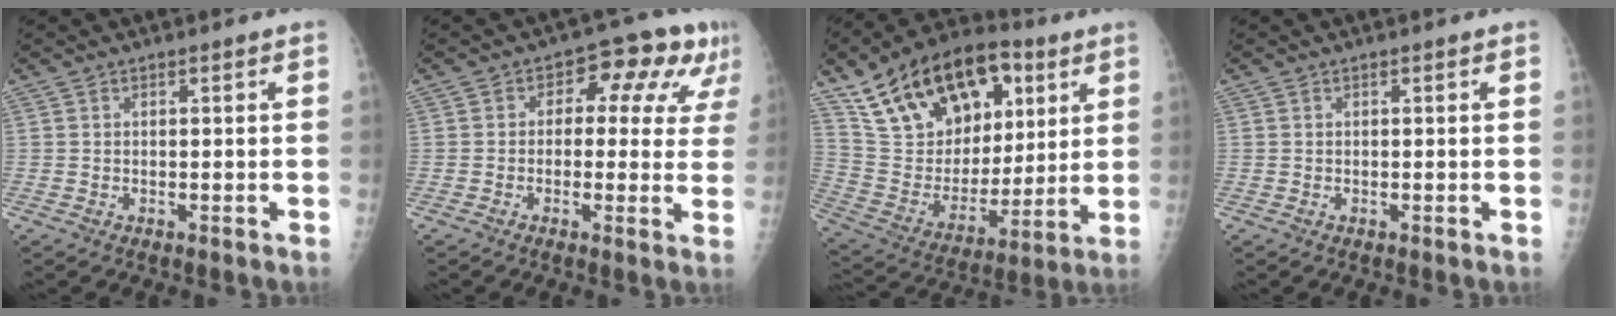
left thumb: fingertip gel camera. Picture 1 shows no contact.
{"total": 10.9, "force": [3.8, 6.5, 7.9], "torque": [-0.043, 0.019, 0.040]}
{"total": 26.7, "force": [12.9, 15.7, 17.3], "torque": [-0.270, -0.014, 0.229]}
{"total": 0.0}